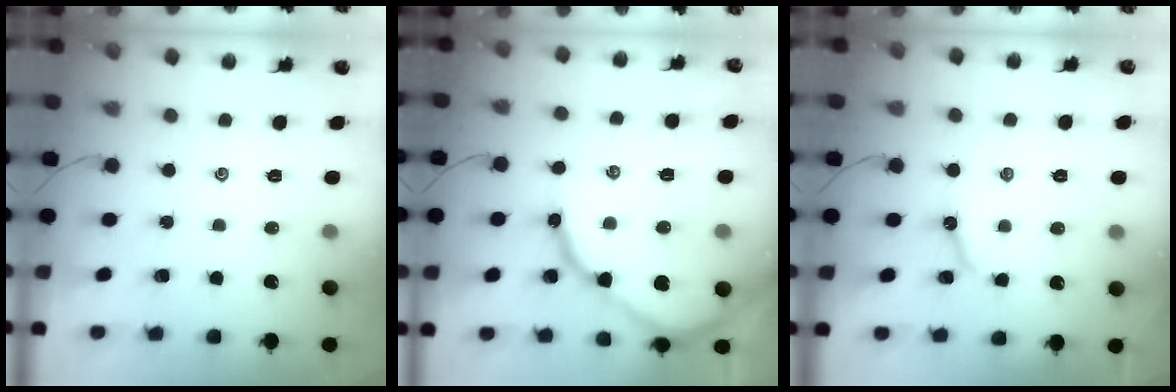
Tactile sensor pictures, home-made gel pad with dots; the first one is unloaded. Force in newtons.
{"total": 14.1, "press": 14.0, "slide": 1.5}
{"total": 5.6, "press": 5.6, "slide": 0.4}